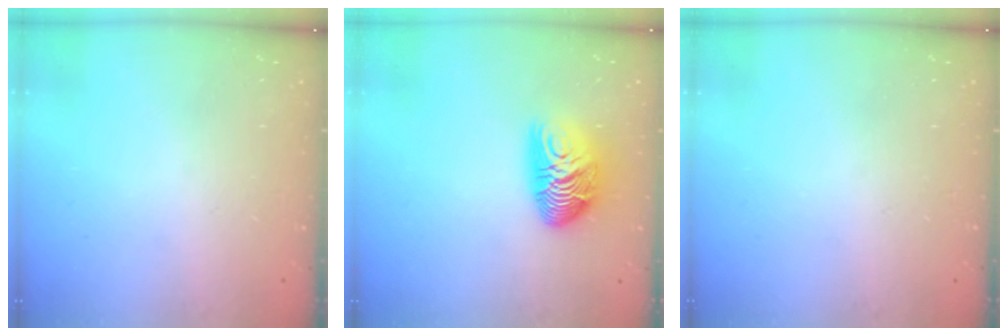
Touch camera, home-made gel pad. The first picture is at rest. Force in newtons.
{"total": 12.0, "press": 12.0, "slide": 0.6}
{"total": 0.0}